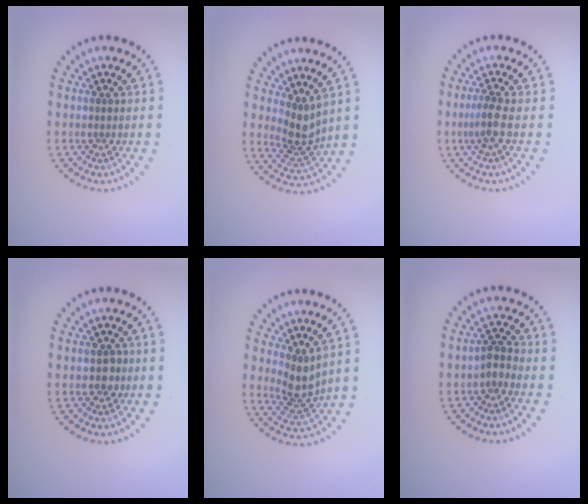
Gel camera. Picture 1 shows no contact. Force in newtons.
{"total": 2.9, "press": 2.2, "slide": 1.9}
{"total": 2.0, "press": 1.6, "slide": 1.2}
{"total": 1.5, "press": 1.4, "slide": 0.4}
{"total": 2.9, "press": 2.2, "slide": 1.8}
{"total": 1.7, "press": 1.5, "slide": 0.8}